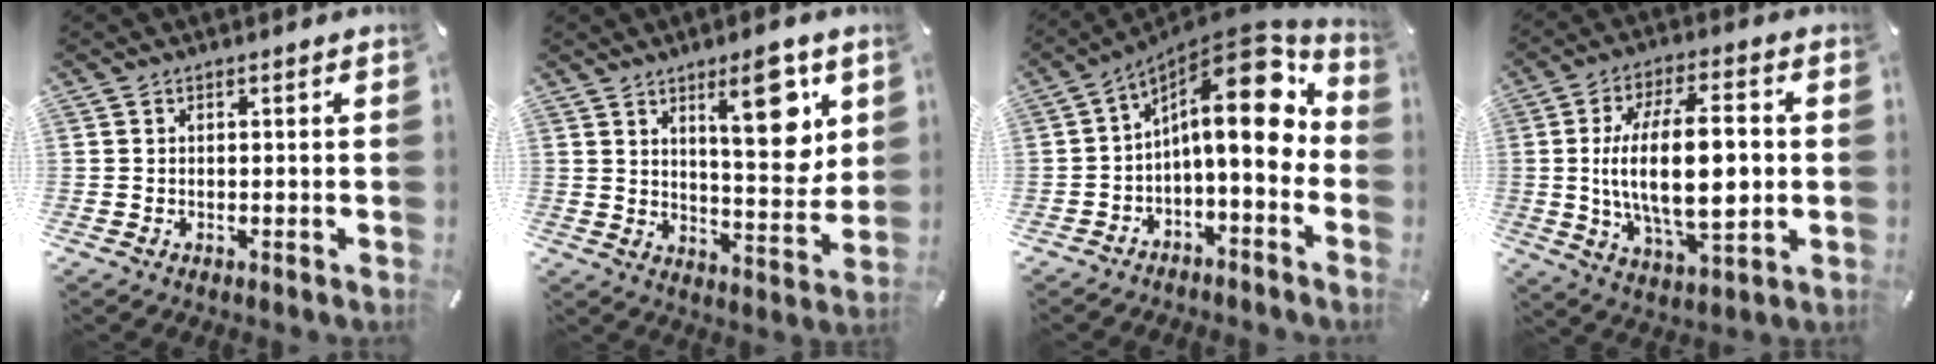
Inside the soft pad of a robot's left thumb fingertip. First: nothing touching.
{"total": 15.4, "force": [7.1, 5.8, 12.4], "torque": [-0.153, -0.043, 0.108]}
{"total": 16.9, "force": [5.3, 7.0, 14.4], "torque": [-0.205, -0.054, 0.081]}
{"total": 19.7, "force": [0.6, 8.9, 17.5], "torque": [-0.328, -0.006, 0.004]}